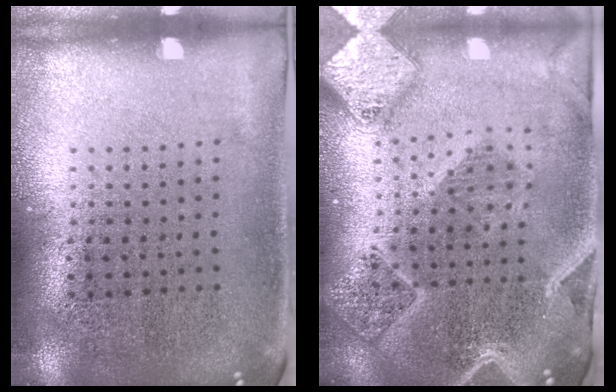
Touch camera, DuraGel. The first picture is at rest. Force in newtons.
{"total": 2.8, "press": 2.4, "slide": 1.4}